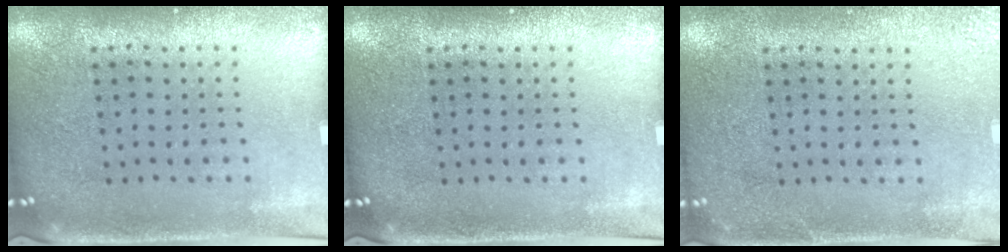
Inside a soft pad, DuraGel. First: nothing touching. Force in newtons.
{"total": 0.0}
{"total": 2.4, "press": 2.4, "slide": 0.3}